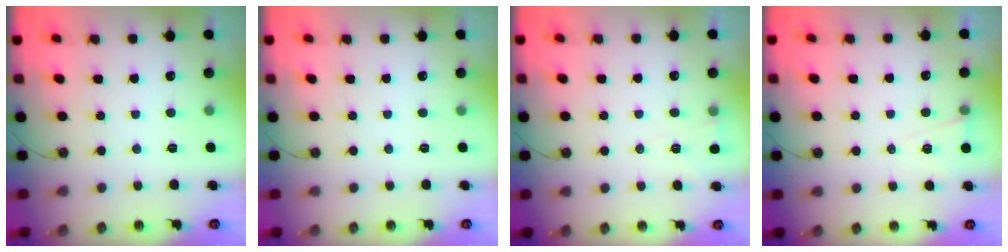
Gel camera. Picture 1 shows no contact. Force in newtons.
{"total": 0.0}
{"total": 2.5, "press": 2.4, "slide": 0.7}
{"total": 5.2, "press": 2.9, "slide": 4.3}